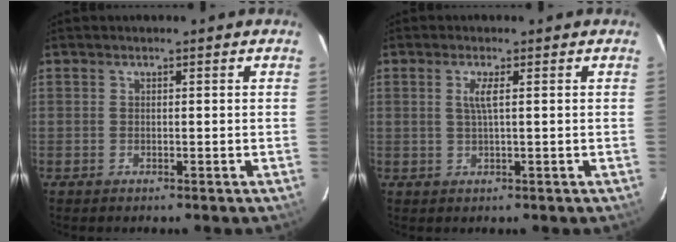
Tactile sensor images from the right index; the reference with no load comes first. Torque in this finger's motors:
{"motor_torque": [0.03, -0.01, 0.07, 0.04]}